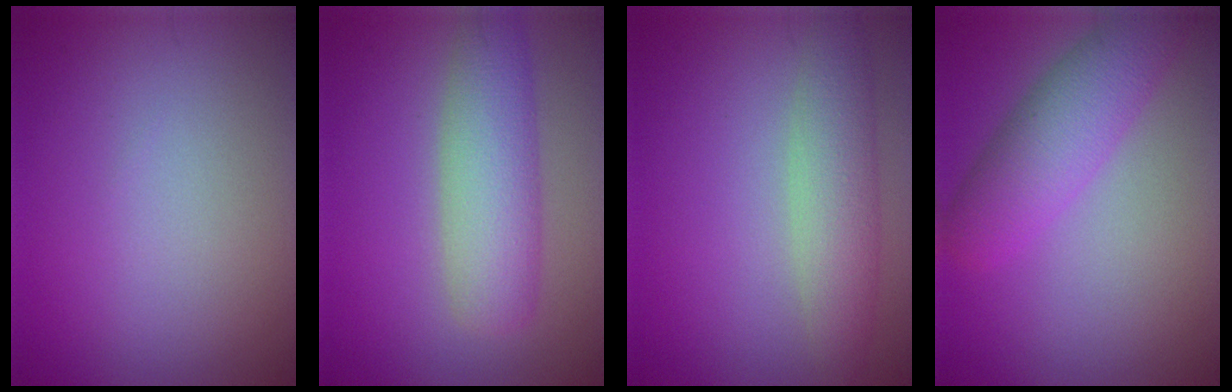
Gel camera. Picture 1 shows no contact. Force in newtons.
{"total": 5.2, "press": 5.2, "slide": 0.2}
{"total": 3.8, "press": 3.8, "slide": 0.5}
{"total": 4.9, "press": 4.9, "slide": 0.2}